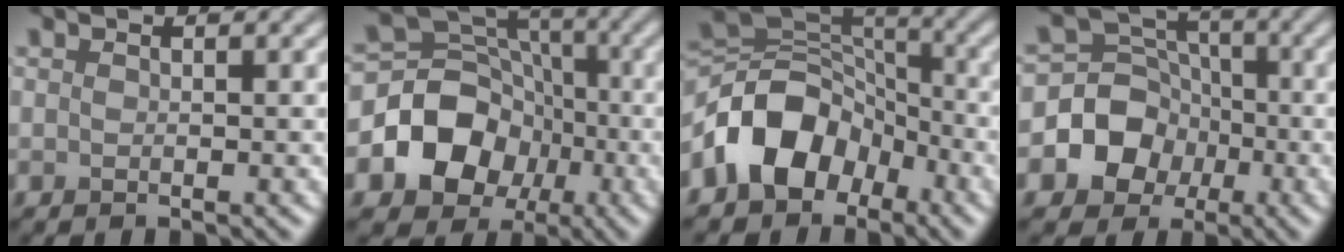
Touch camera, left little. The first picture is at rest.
{"total": 9.4, "force": [-2.9, 8.0, 4.1], "torque": [-0.062, 0.012, -0.079]}
{"total": 8.5, "force": [-4.1, 6.0, 4.4], "torque": [-0.065, 0.011, -0.087]}
{"total": 8.0, "force": [-2.5, 7.2, 2.4], "torque": [-0.025, 0.016, -0.074]}